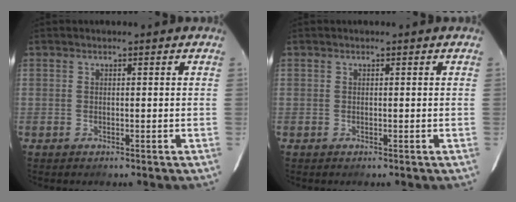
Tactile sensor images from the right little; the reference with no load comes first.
{"total": 0.0}